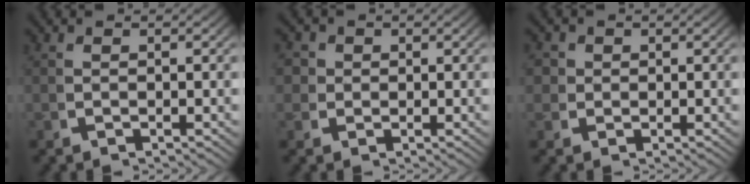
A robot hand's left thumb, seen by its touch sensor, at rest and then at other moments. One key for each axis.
{"total": 3.3, "fx": 0.7, "fy": 3.0, "fz": 1.1, "tx": -0.027, "ty": -0.002, "tz": 0.007}
{"total": 2.9, "fx": 0.7, "fy": 2.7, "fz": 1.0, "tx": -0.024, "ty": -0.002, "tz": 0.008}